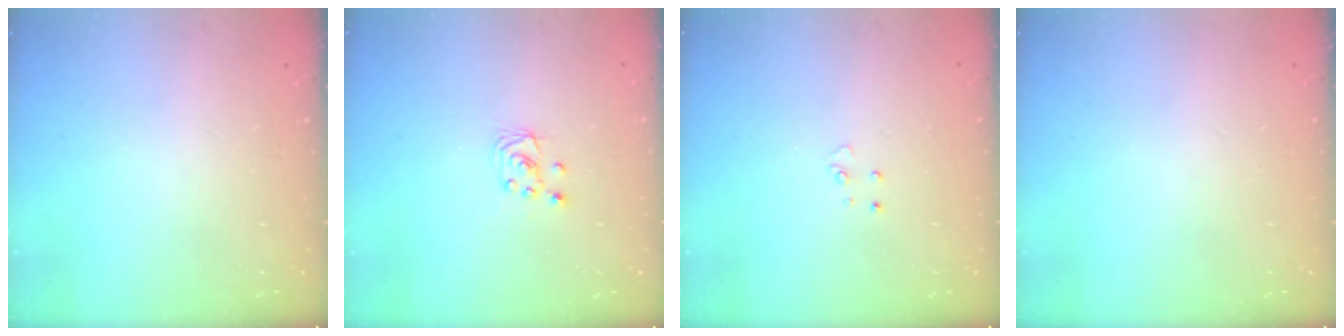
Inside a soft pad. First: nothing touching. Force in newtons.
{"total": 2.7, "press": 2.7, "slide": 0.2}
{"total": 2.9, "press": 2.9, "slide": 0.2}
{"total": 0.0}